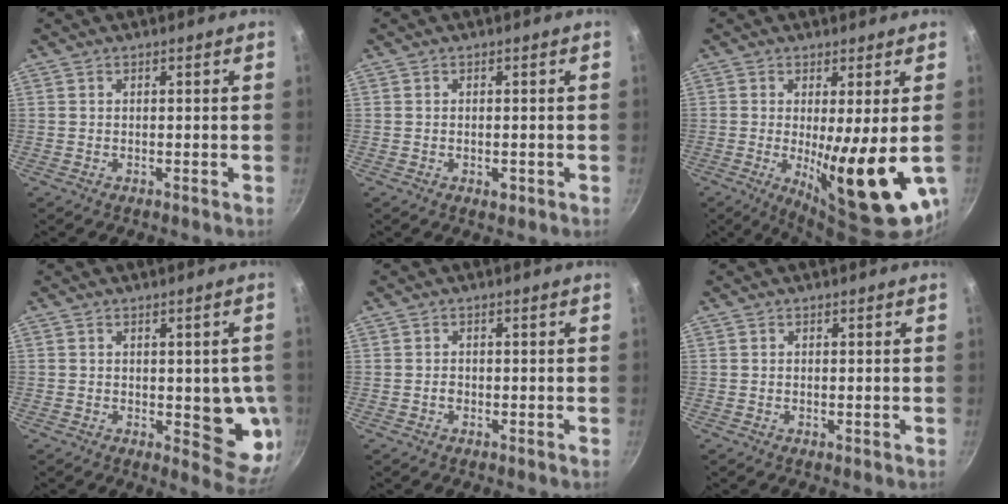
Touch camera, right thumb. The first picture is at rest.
{"total": 1.9, "force": [-0.7, 1.0, 1.4], "torque": [-0.022, 0.000, -0.010]}
{"total": 15.7, "force": [-1.7, 3.1, 15.3], "torque": [-0.222, -0.029, -0.013]}
{"total": 10.0, "force": [-0.9, 4.6, 8.9], "torque": [-0.062, -0.016, -0.010]}
{"total": 0.9, "force": [-0.4, 0.7, 0.4], "torque": [-0.006, 0.005, -0.007]}
{"total": 0.6, "force": [-0.1, 0.2, 0.5], "torque": [-0.009, 0.001, -0.002]}